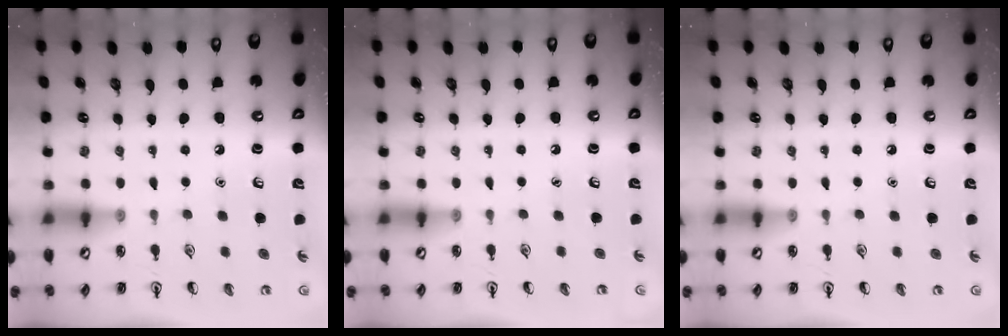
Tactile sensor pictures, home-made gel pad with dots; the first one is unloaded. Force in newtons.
{"total": 0.0}
{"total": 0.0}